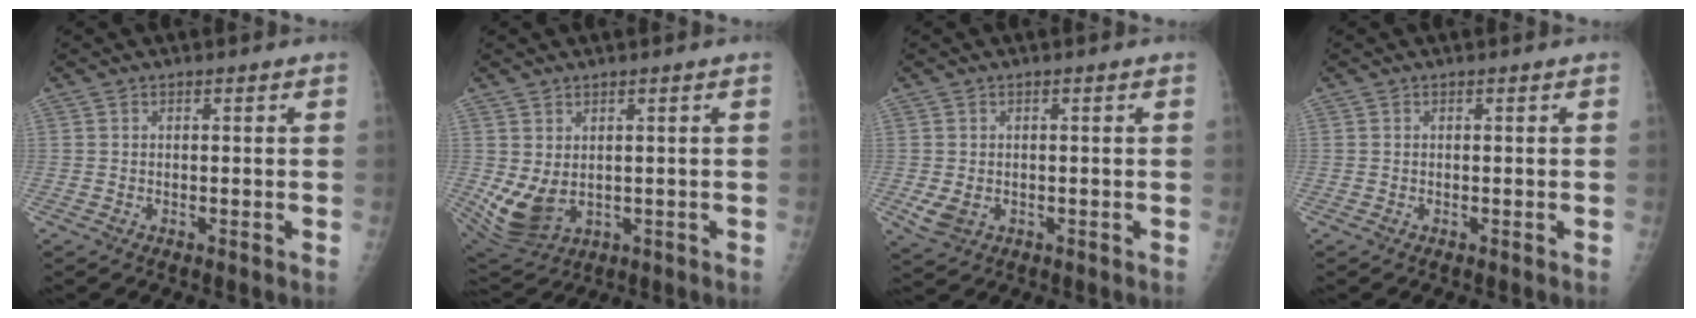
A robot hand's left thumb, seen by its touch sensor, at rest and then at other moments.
{"total": 7.9, "force": [0.4, 5.4, 5.8], "torque": [-0.109, -0.017, 0.029]}
{"total": 3.5, "force": [-0.6, 2.7, 2.1], "torque": [-0.042, -0.006, -0.002]}
{"total": 0.0}